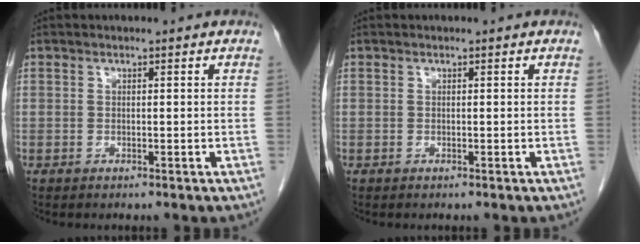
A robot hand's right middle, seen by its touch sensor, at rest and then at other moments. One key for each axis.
{"total": 0.0}